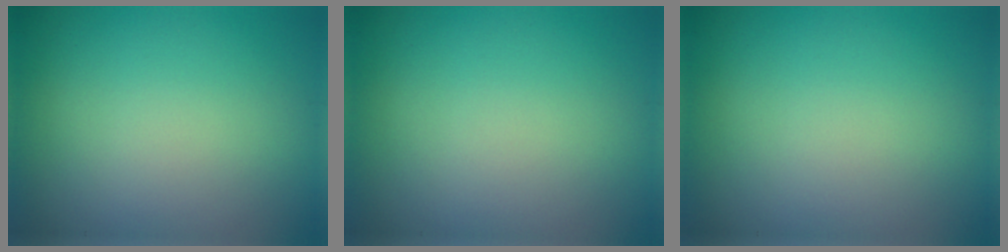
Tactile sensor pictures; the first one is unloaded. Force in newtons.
{"total": 0.0}
{"total": 0.0}